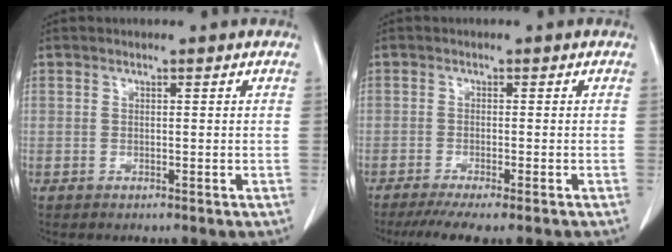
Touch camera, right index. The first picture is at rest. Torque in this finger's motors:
{"motor_torque": [0.71, -0.77, 0.43, 0.09]}